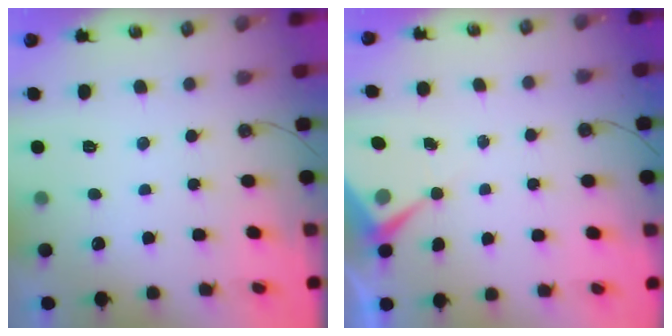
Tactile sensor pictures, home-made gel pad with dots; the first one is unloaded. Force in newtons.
{"total": 6.0, "press": 6.0, "slide": 0.7}